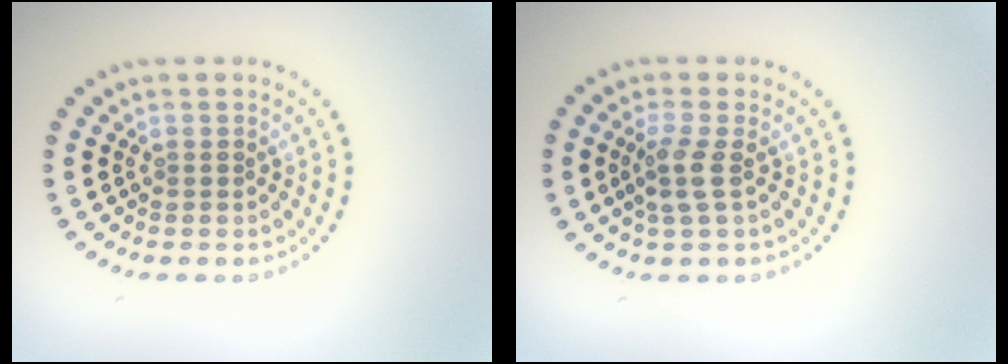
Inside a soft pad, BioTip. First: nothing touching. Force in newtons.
{"total": 2.0, "press": 1.7, "slide": 1.1}